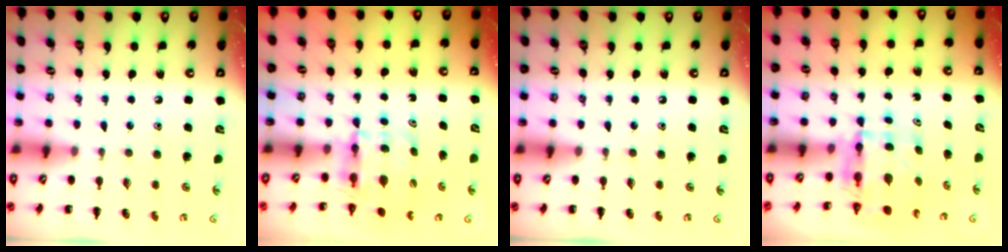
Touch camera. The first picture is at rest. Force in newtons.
{"total": 4.0, "press": 4.0, "slide": 0.1}
{"total": 0.0}
{"total": 5.9, "press": 5.8, "slide": 0.8}